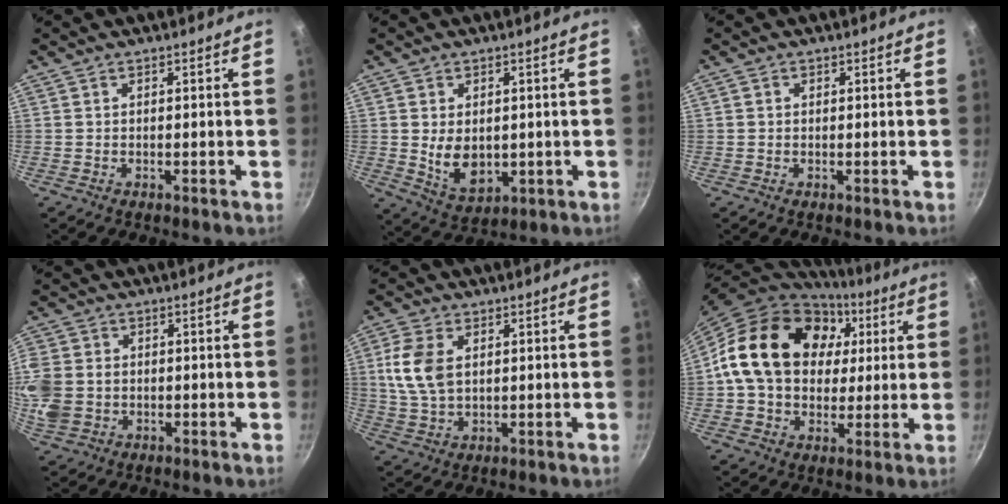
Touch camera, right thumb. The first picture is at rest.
{"total": 8.0, "force": [0.3, 5.5, 5.7], "torque": [-0.084, -0.017, 0.023]}
{"total": 0.7, "force": [0.2, 0.7, 0.3], "torque": [-0.004, 0.004, 0.002]}
{"total": 11.8, "force": [-0.6, 10.0, 6.2], "torque": [-0.158, 0.012, -0.014]}
{"total": 9.0, "force": [1.9, 5.8, 6.6], "torque": [-0.129, -0.005, 0.038]}
{"total": 22.5, "force": [5.1, 17.0, 13.9], "torque": [-0.222, 0.018, 0.083]}